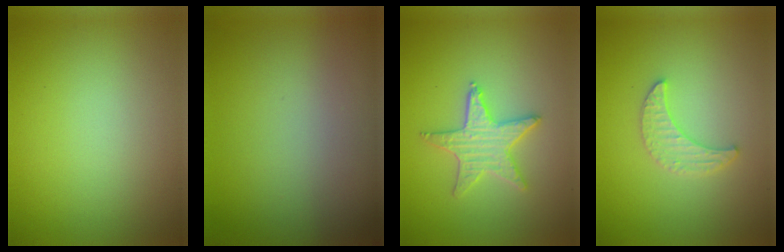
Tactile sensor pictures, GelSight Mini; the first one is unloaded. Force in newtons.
{"total": 0.0}
{"total": 3.2, "press": 3.1, "slide": 0.7}
{"total": 2.2, "press": 2.2, "slide": 0.5}